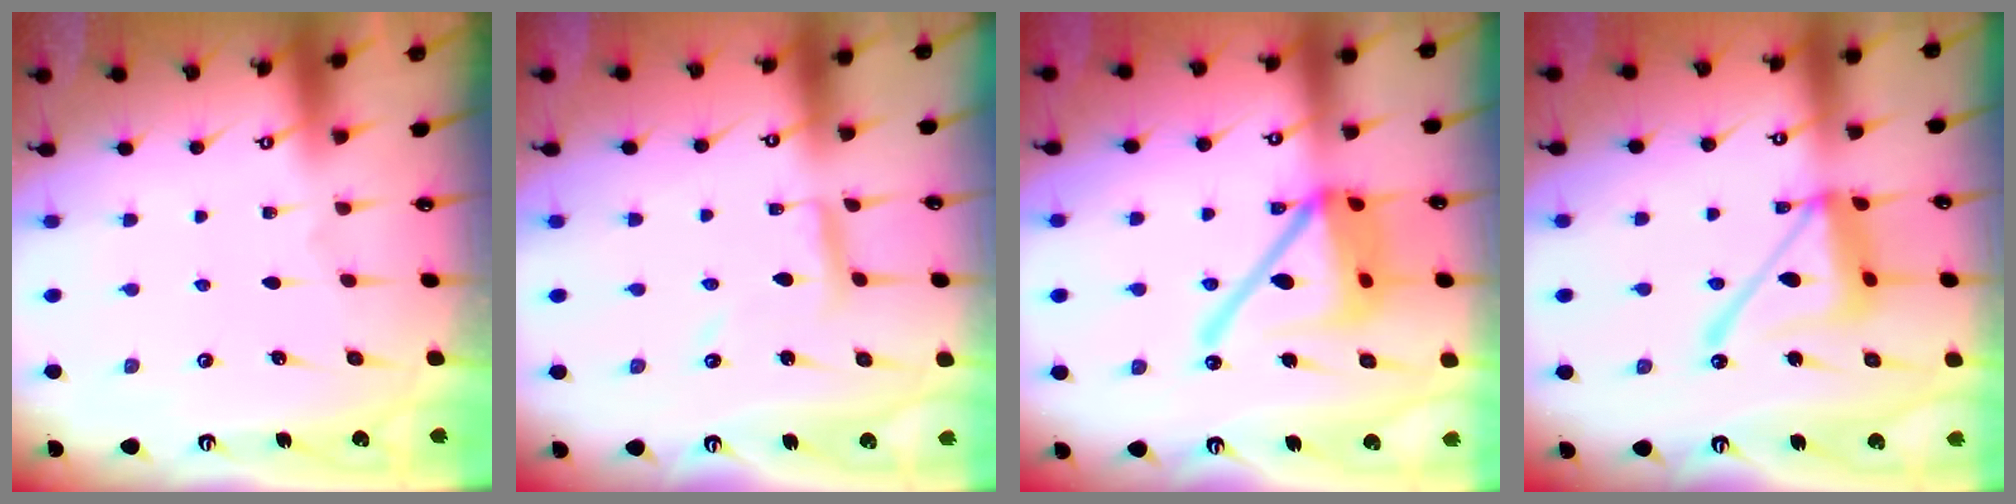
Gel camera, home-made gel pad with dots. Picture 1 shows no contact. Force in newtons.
{"total": 6.7, "press": 6.7, "slide": 0.3}
{"total": 19.0, "press": 18.9, "slide": 2.2}
{"total": 16.3, "press": 16.2, "slide": 1.6}